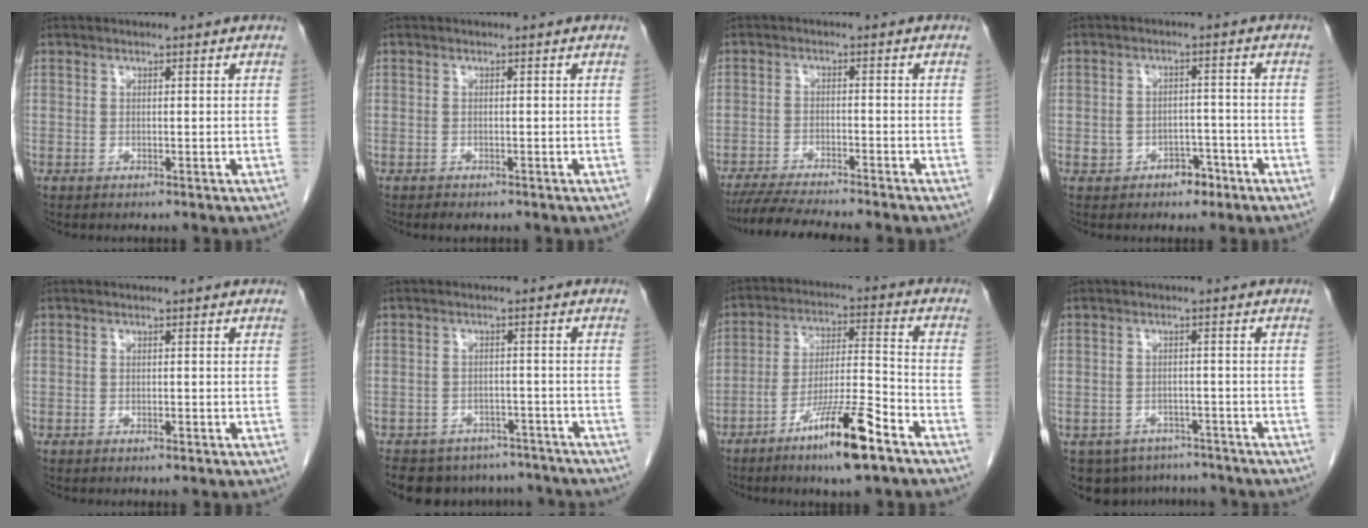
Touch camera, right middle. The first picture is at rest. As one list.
[{"total": 1.0, "force": [-0.8, 0.5, 0.5], "torque": [-0.009, -0.001, -0.009]}, {"total": 9.4, "force": [-8.3, 0.0, 4.3], "torque": [-0.067, -0.021, -0.133]}, {"total": 3.8, "force": [-2.0, 2.8, 1.6], "torque": [-0.016, 0.016, -0.023]}, {"total": 1.0, "force": [-0.6, 0.3, 0.7], "torque": [-0.013, 0.000, -0.007]}, {"total": 13.2, "force": [-11.4, 6.0, 3.0], "torque": [-0.052, 0.009, -0.134]}, {"total": 12.6, "force": [-7.8, 0.6, 9.8], "torque": [-0.176, -0.015, -0.140]}, {"total": 9.3, "force": [-7.6, 5.1, 1.6], "torque": [-0.027, 0.006, -0.091]}]